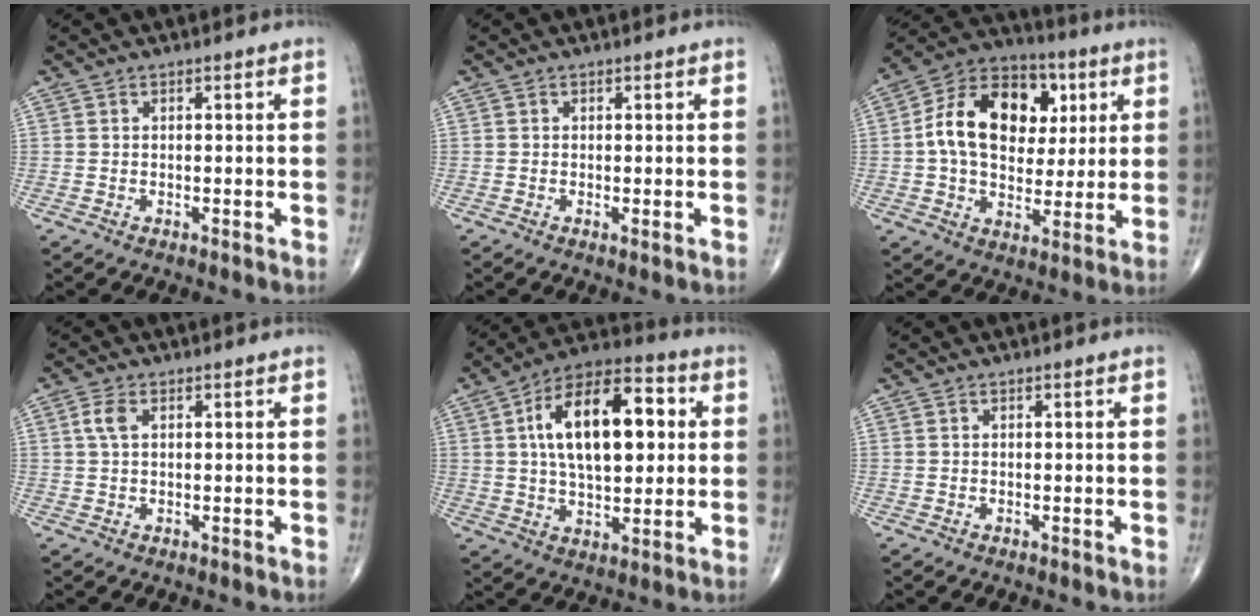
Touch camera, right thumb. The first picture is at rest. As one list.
[{"total": 0.6, "force": [-0.1, 0.1, 0.6], "torque": [-0.014, -0.003, -0.004]}, {"total": 18.9, "force": [3.5, 13.1, 13.2], "torque": [-0.191, 0.014, 0.053]}, {"total": 2.8, "force": [0.8, 1.5, 2.2], "torque": [-0.054, 0.010, 0.016]}, {"total": 19.7, "force": [3.7, 10.1, 16.6], "torque": [-0.249, 0.017, 0.055]}, {"total": 0.0}]